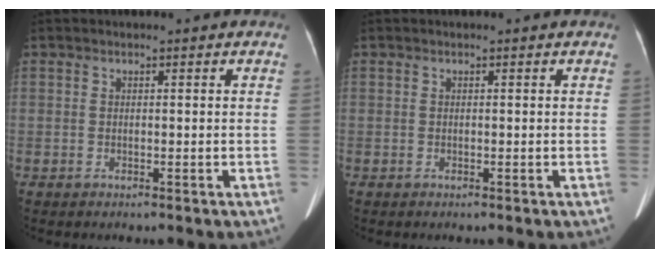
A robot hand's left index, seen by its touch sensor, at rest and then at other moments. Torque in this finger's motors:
{"motor_torque": [0.06, 0.03, 0.01, 0.00]}